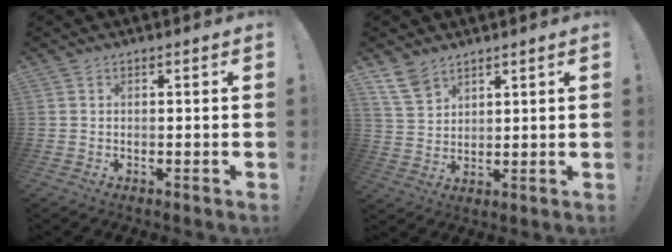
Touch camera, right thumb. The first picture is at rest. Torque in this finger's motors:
{"motor_torque": [0.91, 1.04, 0.04, -0.21, 0.00]}